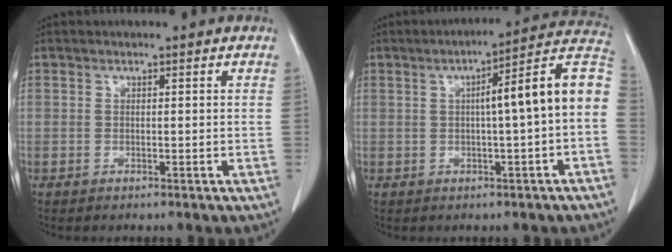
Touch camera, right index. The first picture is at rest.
{"total": 11.9, "force": [0.4, 0.3, 11.9], "torque": [-0.159, 0.036, -0.002]}